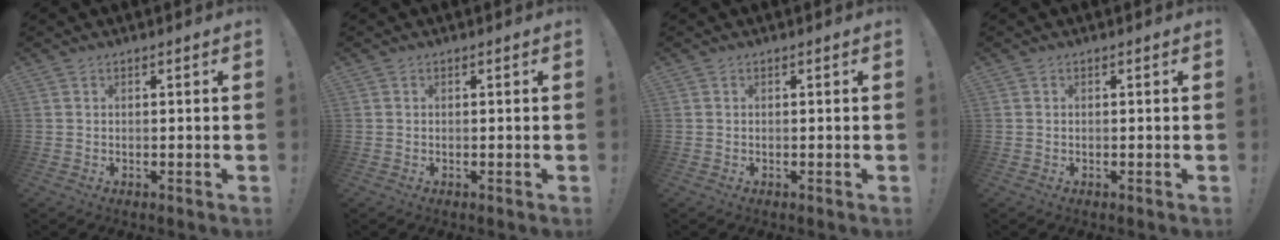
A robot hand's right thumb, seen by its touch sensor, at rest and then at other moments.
{"total": 0.0}
{"total": 0.0}
{"total": 0.0}